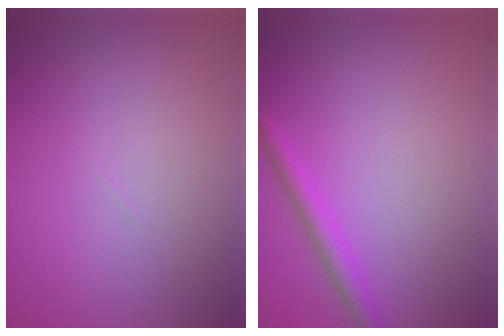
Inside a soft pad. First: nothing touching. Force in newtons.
{"total": 1.9, "press": 1.9, "slide": 0.2}